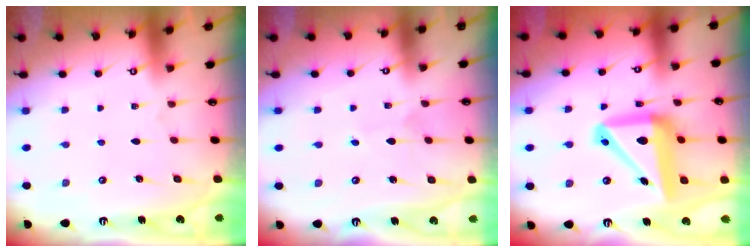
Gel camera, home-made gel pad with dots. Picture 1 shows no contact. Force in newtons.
{"total": 2.1, "press": 2.1, "slide": 0.1}
{"total": 15.5, "press": 15.4, "slide": 1.8}